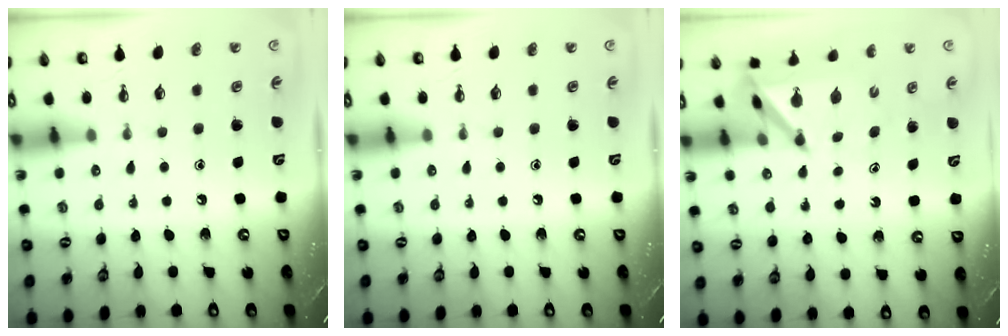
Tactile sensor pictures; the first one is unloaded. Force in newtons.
{"total": 0.0}
{"total": 6.6, "press": 6.5, "slide": 0.6}